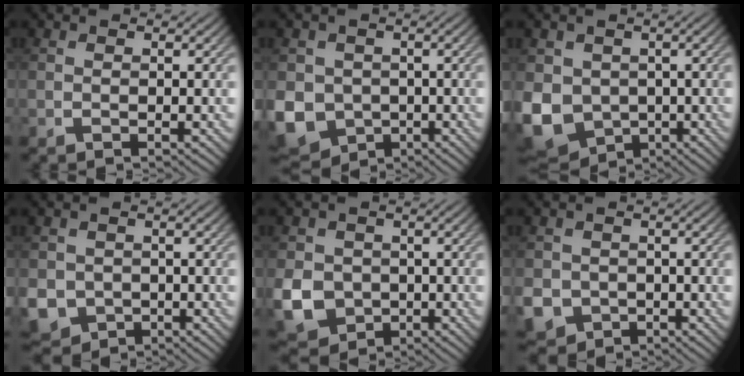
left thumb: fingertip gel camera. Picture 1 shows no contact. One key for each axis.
{"total": 9.4, "fx": -2.0, "fy": 8.1, "fz": 4.3, "tx": -0.125, "ty": -0.039, "tz": -0.042}
{"total": 9.4, "fx": -1.3, "fy": 7.8, "fz": 5.1, "tx": -0.146, "ty": -0.031, "tz": -0.021}
{"total": 5.6, "fx": -1.3, "fy": 5.0, "fz": 2.2, "tx": -0.065, "ty": -0.030, "tz": -0.023}
{"total": 8.0, "fx": -1.6, "fy": 6.9, "fz": 3.8, "tx": -0.109, "ty": -0.024, "tz": -0.039}
{"total": 5.7, "fx": -1.7, "fy": 5.0, "fz": 2.0, "tx": -0.058, "ty": -0.027, "tz": -0.036}